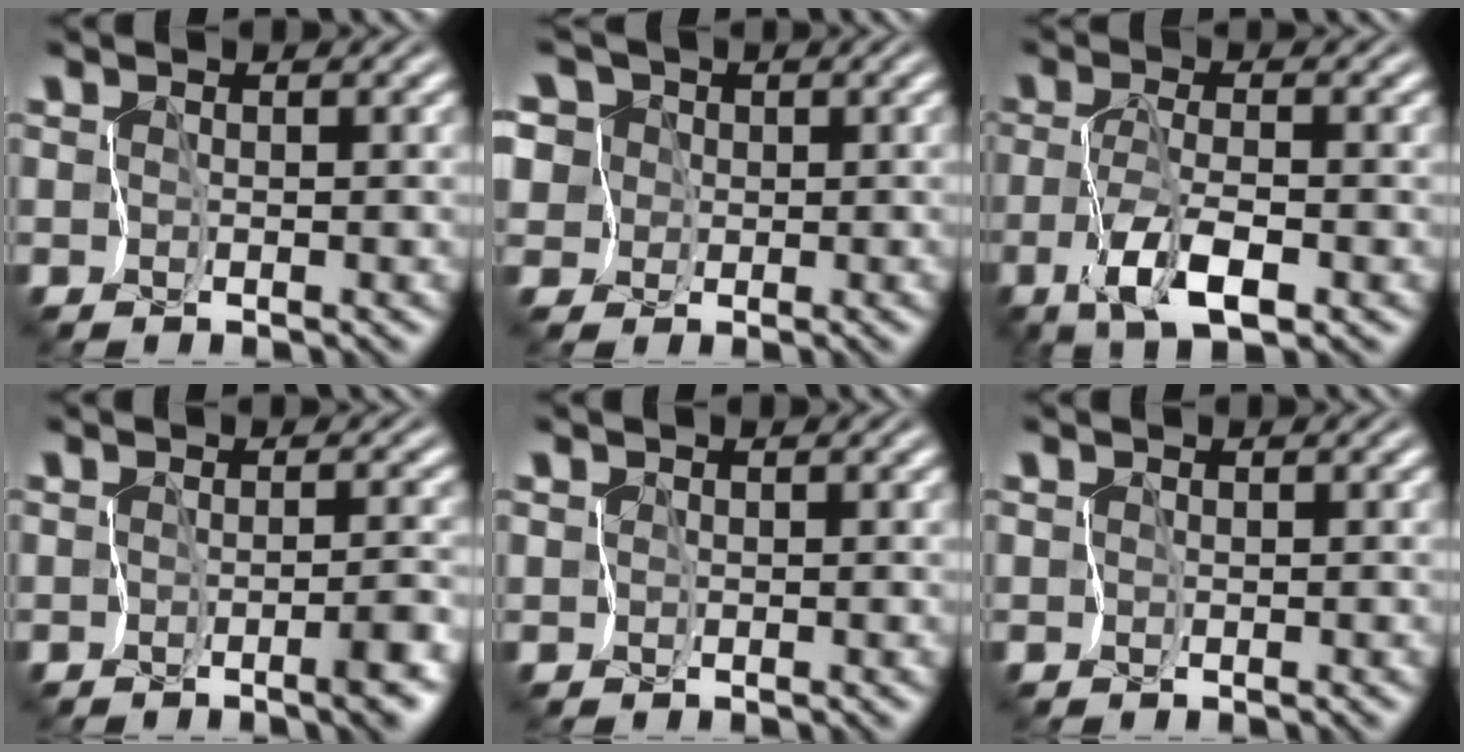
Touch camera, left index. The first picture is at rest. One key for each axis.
{"total": 11.3, "fx": 5.0, "fy": 8.6, "fz": 5.3, "tx": -0.130, "ty": 0.055, "tz": 0.048}
{"total": 4.1, "fx": -2.0, "fy": 0.6, "fz": 3.5, "tx": -0.077, "ty": -0.003, "tz": -0.038}
{"total": 1.9, "fx": -1.3, "fy": 0.2, "fz": 1.4, "tx": -0.015, "ty": -0.004, "tz": -0.018}
{"total": 0.6, "fx": 0.4, "fy": 0.5, "fz": 0.1, "tx": 0.001, "ty": 0.004, "tz": 0.004}
{"total": 0.0}